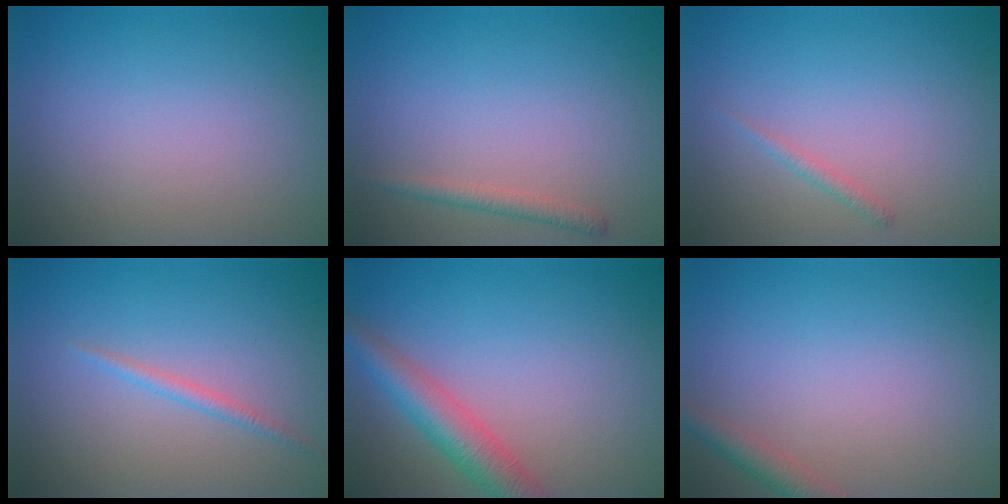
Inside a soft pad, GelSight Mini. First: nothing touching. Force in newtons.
{"total": 1.4, "press": 1.4, "slide": 0.1}
{"total": 0.8, "press": 0.8, "slide": 0.0}
{"total": 1.1, "press": 1.1, "slide": 0.0}
{"total": 4.4, "press": 4.4, "slide": 0.3}
{"total": 2.0, "press": 2.0, "slide": 0.1}